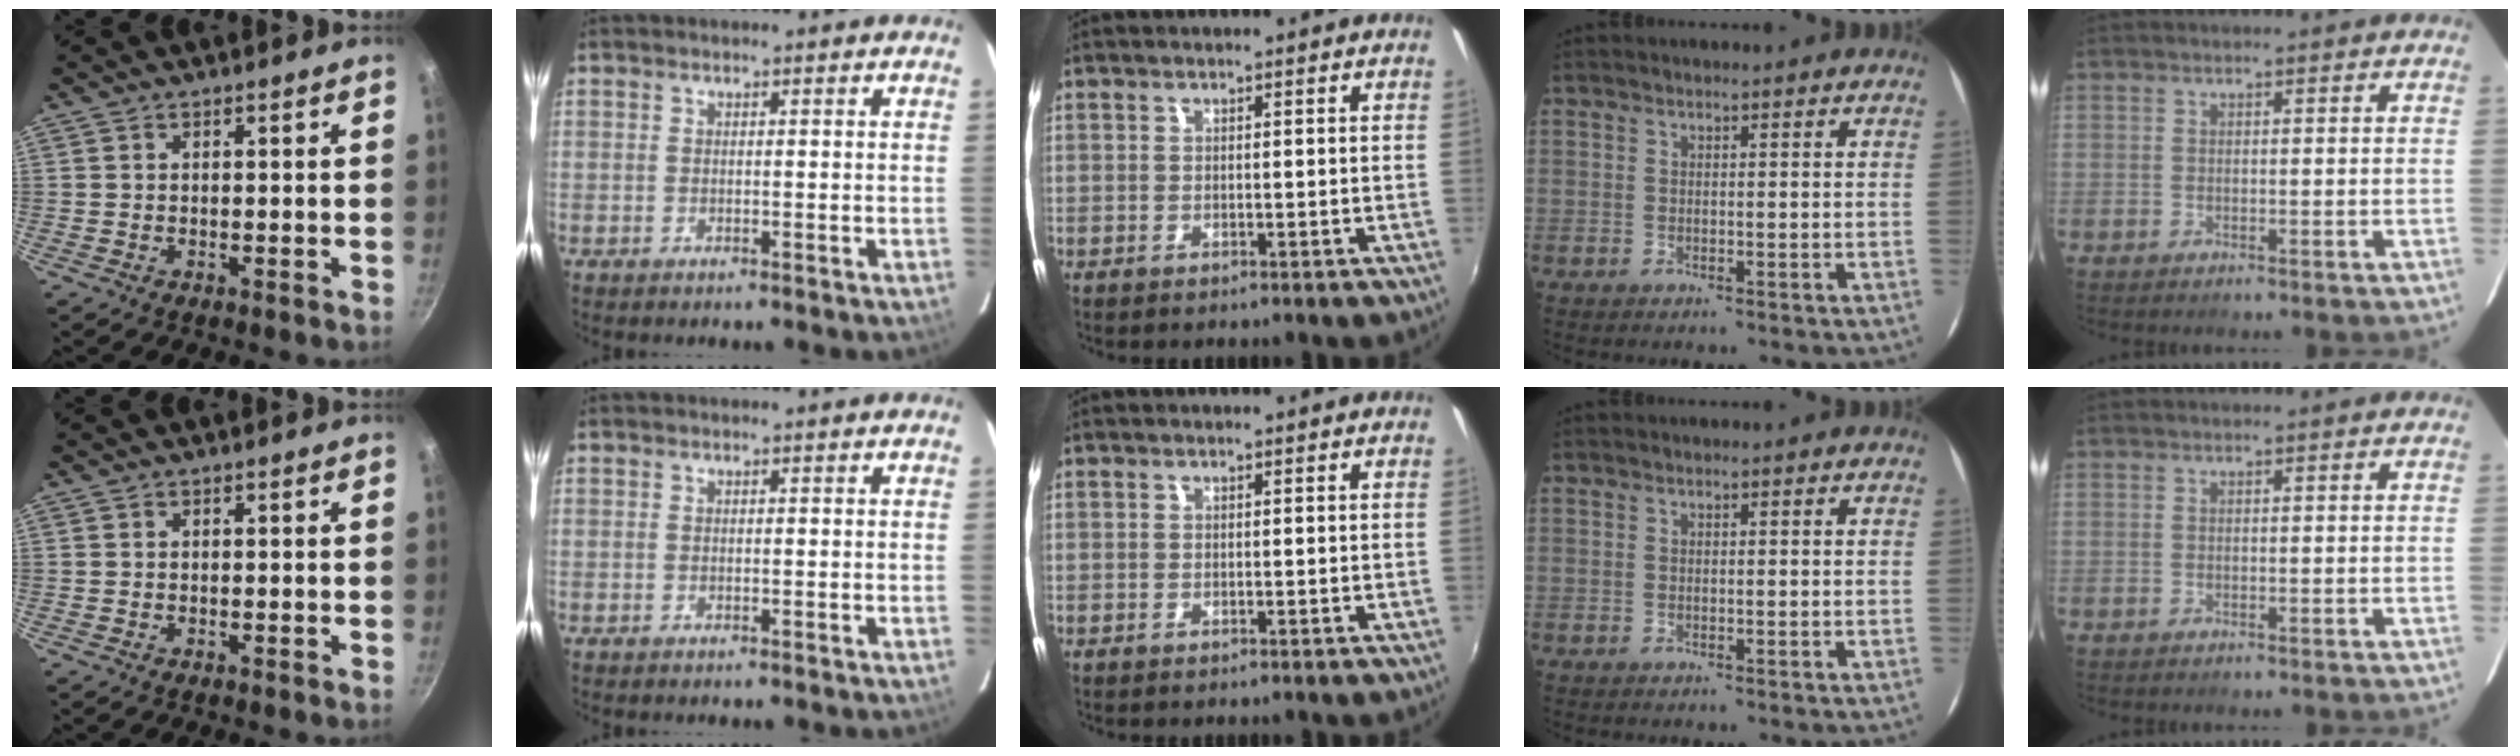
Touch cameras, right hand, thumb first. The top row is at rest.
{}